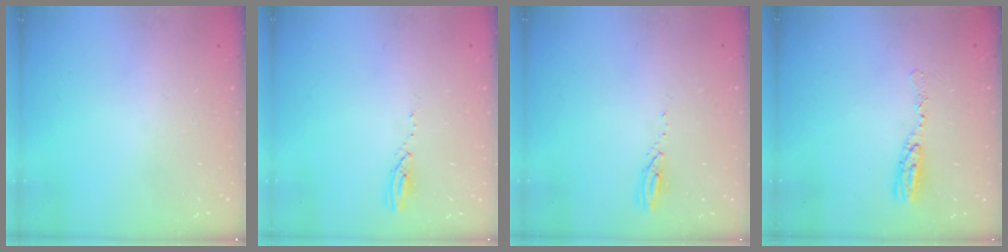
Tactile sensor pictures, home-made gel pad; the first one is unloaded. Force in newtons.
{"total": 3.2, "press": 3.2, "slide": 0.3}
{"total": 3.0, "press": 3.0, "slide": 0.1}
{"total": 8.1, "press": 8.1, "slide": 0.6}